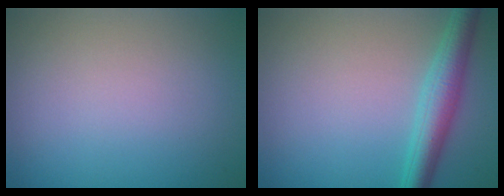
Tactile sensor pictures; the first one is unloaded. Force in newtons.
{"total": 3.9, "press": 3.9, "slide": 0.2}